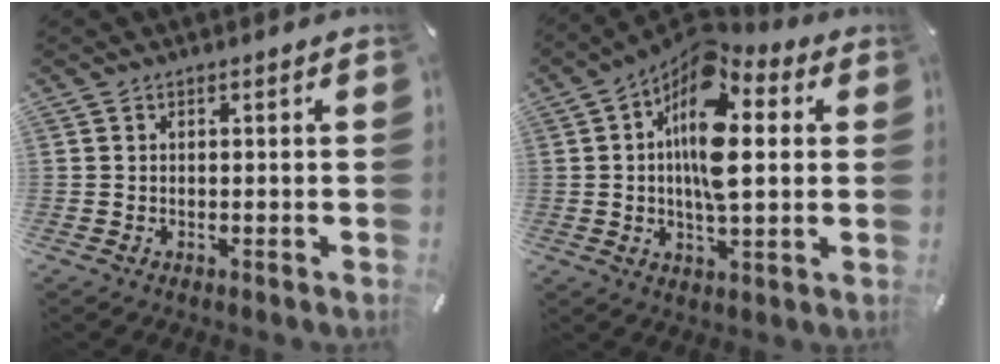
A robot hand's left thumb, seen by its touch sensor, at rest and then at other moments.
{"total": 15.2, "force": [3.8, 7.1, 12.9], "torque": [-0.251, -0.027, 0.062]}